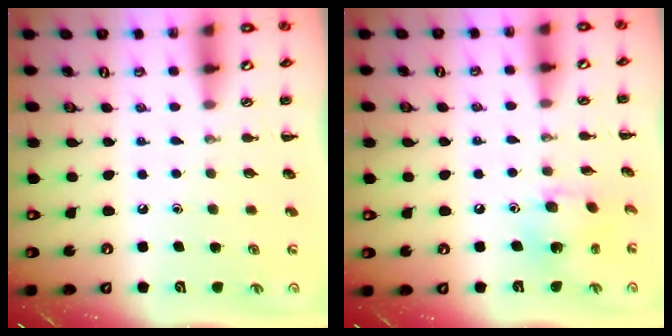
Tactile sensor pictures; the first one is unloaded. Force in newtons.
{"total": 6.6, "press": 6.5, "slide": 0.6}